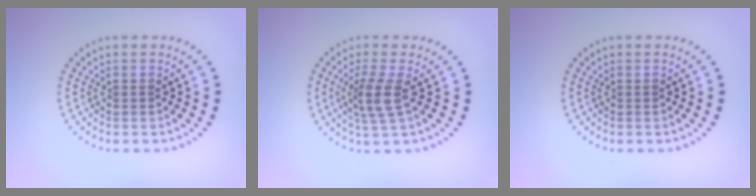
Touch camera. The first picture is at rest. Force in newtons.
{"total": 2.9, "press": 2.3, "slide": 1.7}
{"total": 0.0}